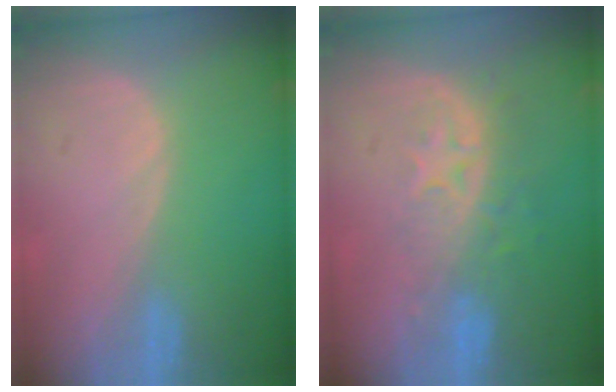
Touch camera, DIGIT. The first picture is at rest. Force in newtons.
{"total": 8.5, "press": 7.0, "slide": 4.8}